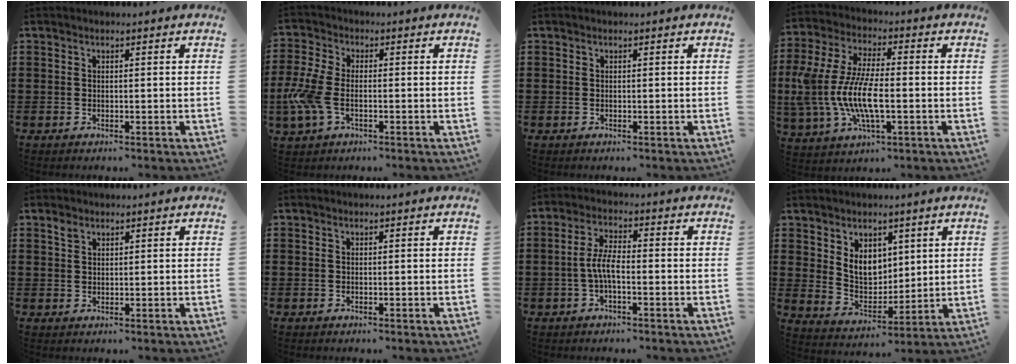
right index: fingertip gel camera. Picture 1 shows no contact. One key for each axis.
{"total": 6.7, "fx": -1.7, "fy": 3.3, "fz": 5.6, "tx": -0.145, "ty": -0.012, "tz": -0.039}
{"total": 0.0}
{"total": 11.2, "fx": -2.0, "fy": 4.7, "fz": 10.0, "tx": -0.242, "ty": -0.018, "tz": -0.043}
{"total": 1.4, "fx": 1.1, "fy": 0.8, "fz": 0.5, "tx": -0.012, "ty": 0.002, "tz": 0.020}
{"total": 0.0}
{"total": 4.8, "fx": -1.2, "fy": 1.6, "fz": 4.4, "tx": -0.107, "ty": -0.004, "tz": -0.030}
{"total": 6.4, "fx": 2.8, "fy": 4.8, "fz": 3.2, "tx": -0.065, "ty": 0.002, "tz": 0.051}